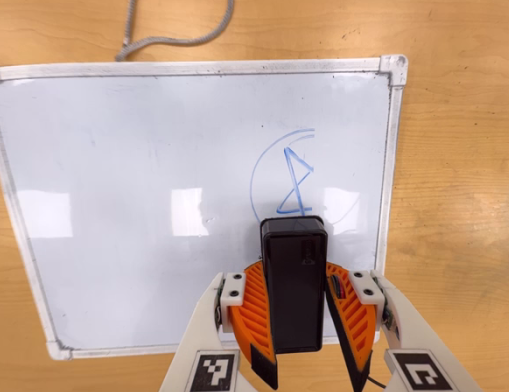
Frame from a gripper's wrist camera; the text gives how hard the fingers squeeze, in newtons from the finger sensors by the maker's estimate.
{"total": 7.5, "left": 8.1, "right": 6.8}